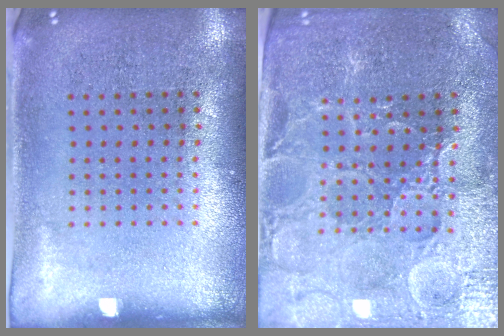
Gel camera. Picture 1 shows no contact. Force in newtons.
{"total": 3.3, "press": 3.3, "slide": 0.5}